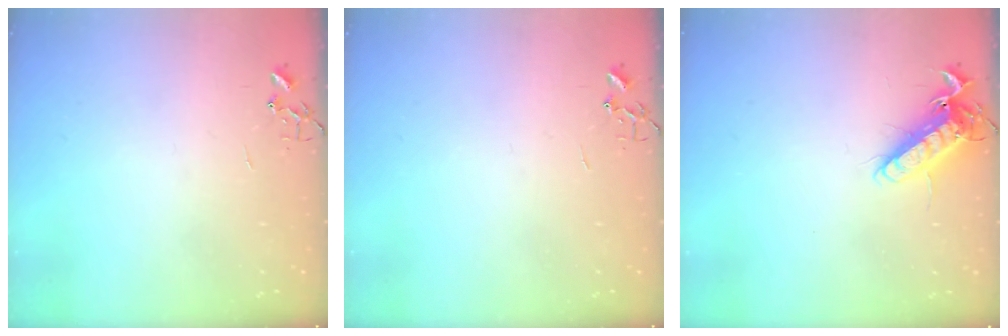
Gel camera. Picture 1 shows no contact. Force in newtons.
{"total": 0.0}
{"total": 12.9, "press": 12.8, "slide": 1.7}